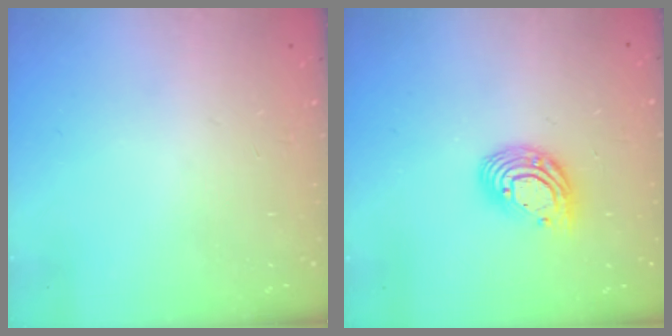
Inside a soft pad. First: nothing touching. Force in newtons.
{"total": 12.1, "press": 12.0, "slide": 1.2}